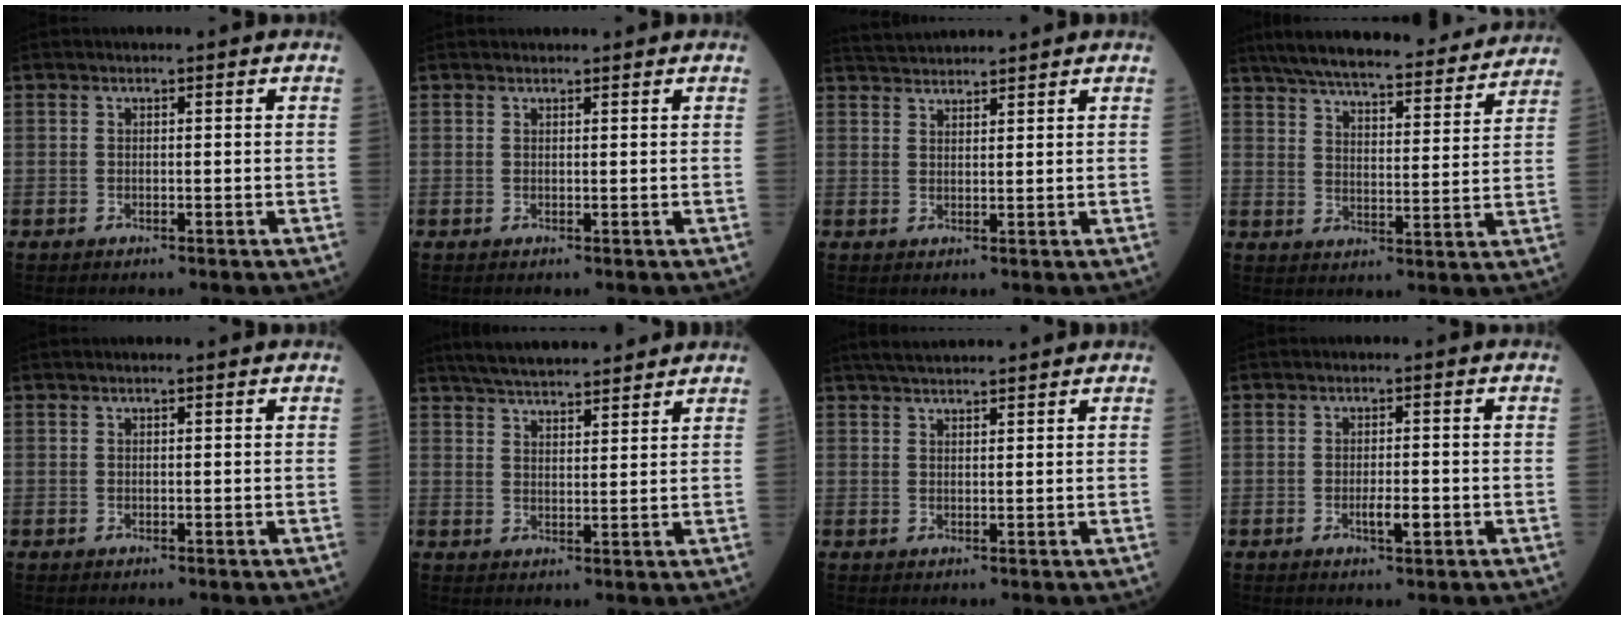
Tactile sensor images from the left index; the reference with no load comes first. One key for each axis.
{"total": 1.8, "fx": 1.7, "fy": 0.3, "fz": 0.3, "tx": -0.008, "ty": 0.018, "tz": 0.023}
{"total": 4.7, "fx": 4.6, "fy": -0.2, "fz": 0.8, "tx": -0.019, "ty": 0.034, "tz": 0.084}
{"total": 23.7, "fx": 21.2, "fy": 4.1, "fz": 9.9, "tx": -0.161, "ty": 0.007, "tz": 0.286}
{"total": 0.8, "fx": 0.6, "fy": 0.0, "fz": 0.5, "tx": -0.010, "ty": 0.007, "tz": 0.010}
{"total": 13.3, "fx": 11.9, "fy": 2.2, "fz": 5.5, "tx": -0.090, "ty": 0.028, "tz": 0.181}
{"total": 6.7, "fx": 6.0, "fy": 0.5, "fz": 2.8, "tx": -0.045, "ty": 0.035, "tz": 0.095}
{"total": 2.6, "fx": -0.8, "fy": 0.6, "fz": 2.4, "tx": -0.043, "ty": 0.000, "tz": -0.011}